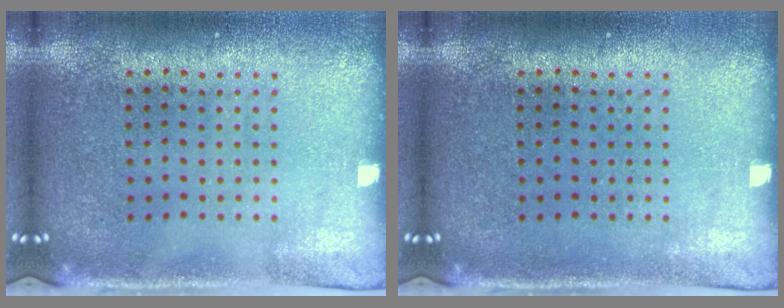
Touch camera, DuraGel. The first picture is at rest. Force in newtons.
{"total": 0.0}